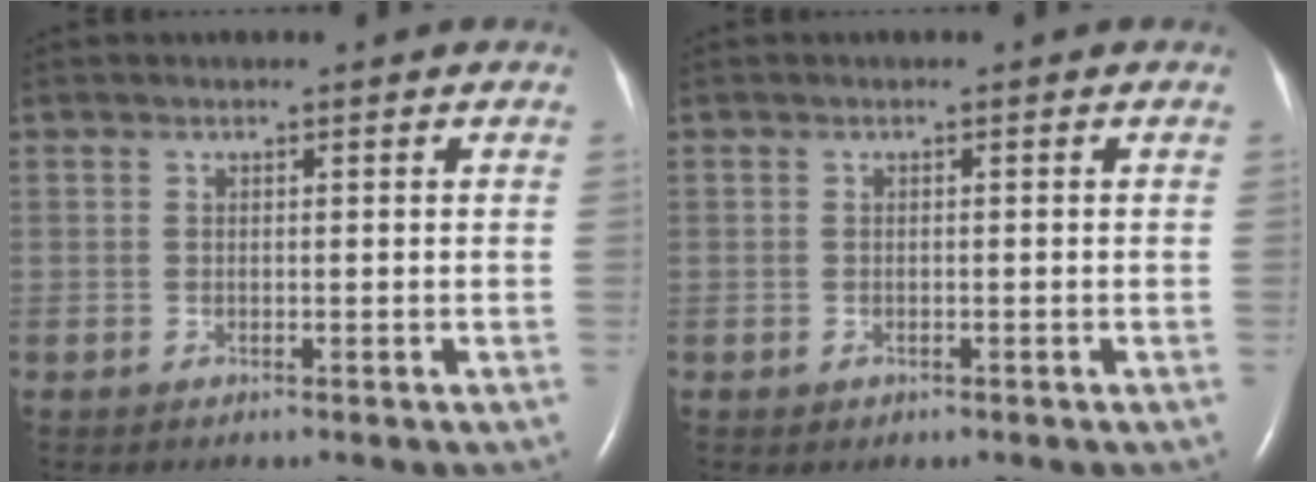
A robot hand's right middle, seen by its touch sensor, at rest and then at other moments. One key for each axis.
{"total": 0.5, "fx": -0.2, "fy": 0.4, "fz": 0.3, "tx": -0.009, "ty": 0.000, "tz": 0.000}